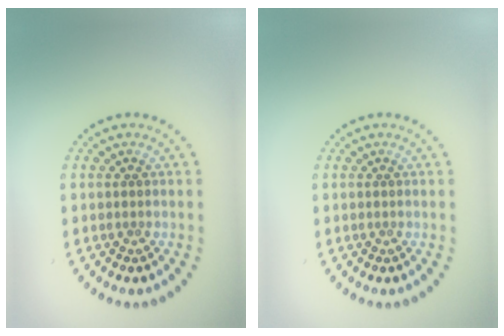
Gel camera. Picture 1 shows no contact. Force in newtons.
{"total": 0.0}